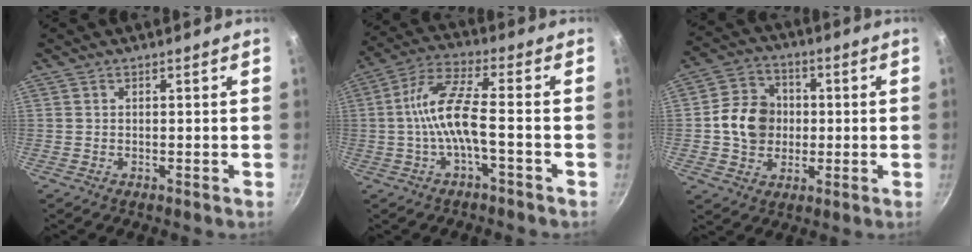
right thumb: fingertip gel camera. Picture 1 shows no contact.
{"total": 9.8, "force": [-2.2, 2.6, 9.2], "torque": [-0.197, 0.034, -0.051]}
{"total": 11.1, "force": [0.0, 9.5, 5.7], "torque": [-0.071, 0.017, -0.008]}